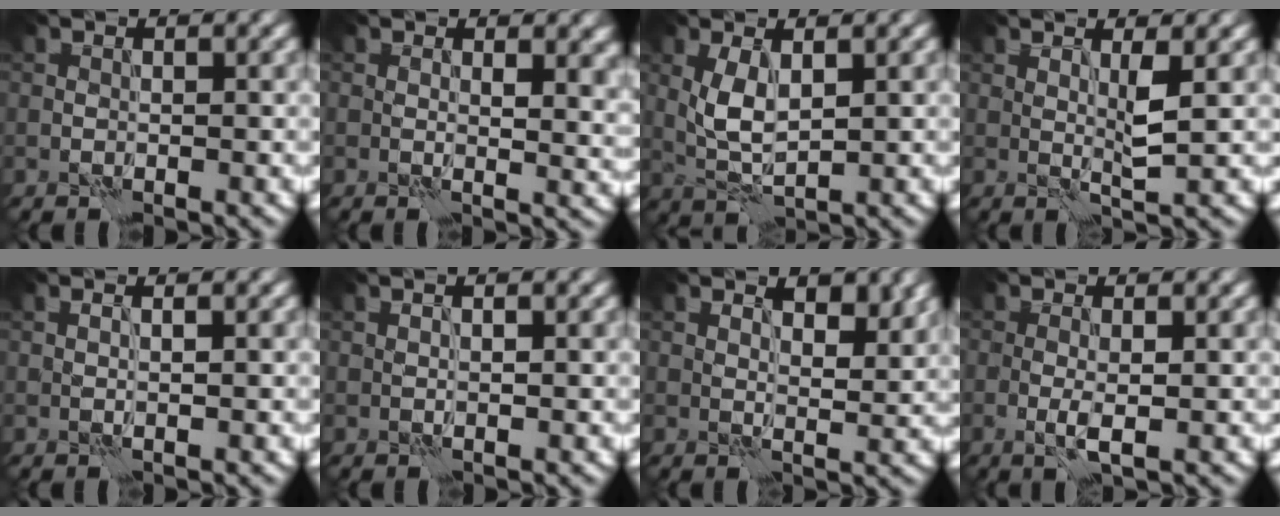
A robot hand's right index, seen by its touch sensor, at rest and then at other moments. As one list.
[{"total": 4.2, "force": [1.2, 2.1, 3.4], "torque": [-0.043, -0.010, 0.025]}, {"total": 3.6, "force": [0.8, 1.5, 3.2], "torque": [-0.075, 0.001, 0.019]}, {"total": 2.0, "force": [0.7, 0.1, 1.9], "torque": [-0.040, -0.004, 0.011]}, {"total": 1.0, "force": [0.5, 0.2, 0.8], "torque": [-0.011, -0.007, 0.003]}, {"total": 1.8, "force": [1.0, 0.7, 1.3], "torque": [-0.013, 0.004, 0.000]}, {"total": 3.3, "force": [2.1, 1.2, 2.3], "torque": [-0.030, -0.007, 0.032]}, {"total": 1.9, "force": [-0.2, 0.3, 1.8], "torque": [-0.037, -0.003, -0.005]}]